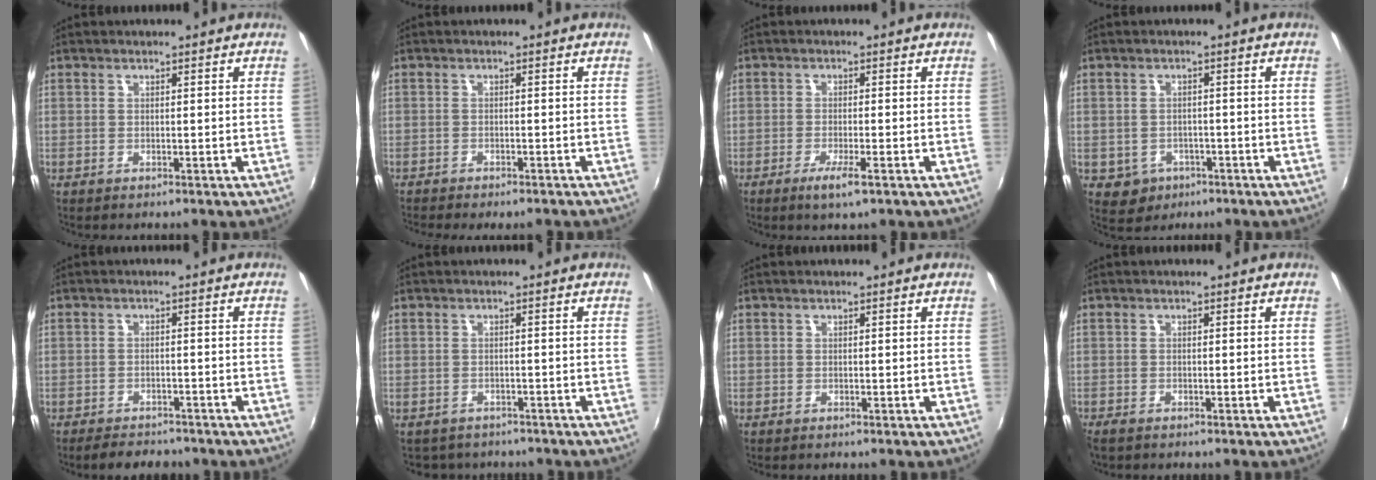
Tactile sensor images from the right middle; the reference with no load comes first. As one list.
[{"total": 3.5, "force": [-3.1, 0.5, 1.6], "torque": [-0.039, -0.019, -0.048]}, {"total": 3.8, "force": [-1.9, 0.0, 3.2], "torque": [-0.068, -0.011, -0.039]}, {"total": 4.6, "force": [-1.7, 4.1, 1.3], "torque": [-0.037, 0.000, -0.015]}, {"total": 5.7, "force": [-4.9, 2.0, 2.0], "torque": [-0.053, -0.008, -0.073]}, {"total": 3.7, "force": [-3.1, 1.9, 0.6], "torque": [-0.018, -0.013, -0.043]}, {"total": 0.0}, {"total": 1.2, "force": [-1.0, 0.4, 0.5], "torque": [-0.012, -0.005, -0.020]}]